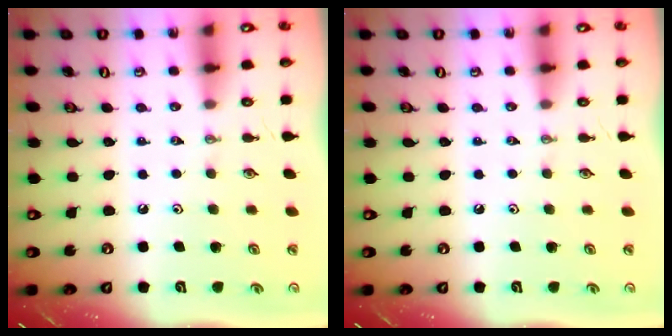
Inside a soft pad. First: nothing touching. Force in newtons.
{"total": 0.0}